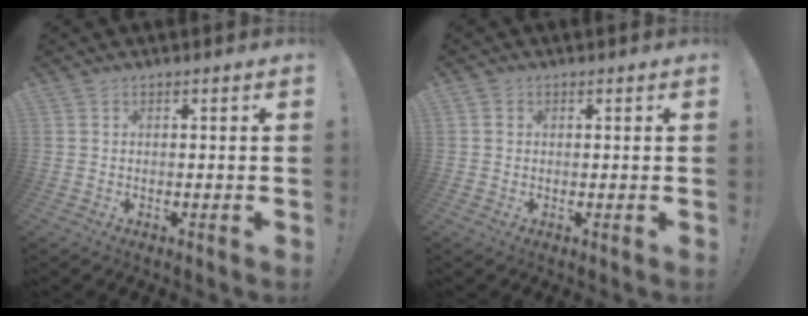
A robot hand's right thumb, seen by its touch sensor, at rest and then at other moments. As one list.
[{"total": 1.2, "force": [0.3, 1.1, 0.2], "torque": [-0.006, 0.003, 0.006]}]